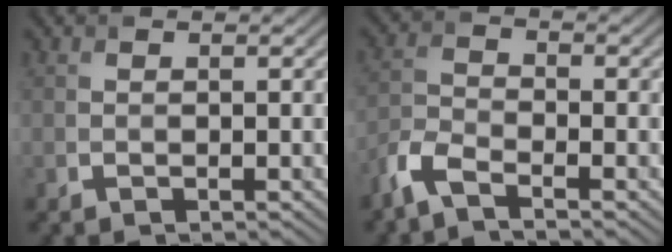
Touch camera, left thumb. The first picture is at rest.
{"total": 4.3, "force": [-3.4, 1.2, 2.5], "torque": [-0.063, -0.008, -0.086]}